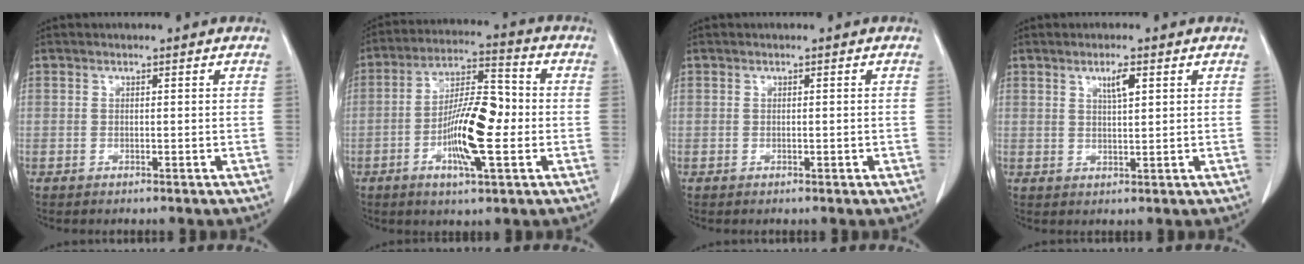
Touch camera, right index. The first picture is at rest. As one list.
[{"total": 12.2, "force": [-2.4, 2.5, 11.7], "torque": [-0.215, 0.007, -0.042]}, {"total": 0.0}, {"total": 2.9, "force": [1.4, 0.4, 2.5], "torque": [-0.044, -0.001, 0.025]}]